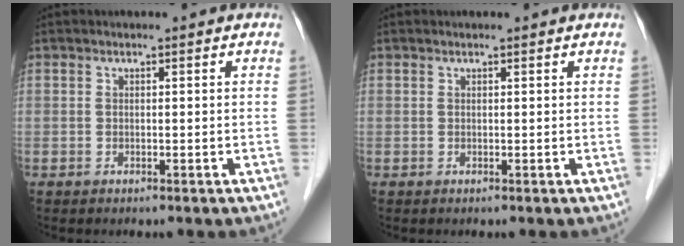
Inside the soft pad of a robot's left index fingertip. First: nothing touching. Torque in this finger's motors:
{"motor_torque": [0.22, -0.08, -0.07, -0.01]}